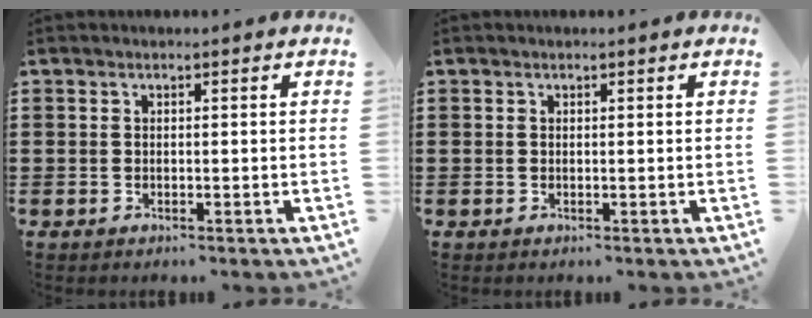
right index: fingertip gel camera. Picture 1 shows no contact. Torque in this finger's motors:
{"motor_torque": [0.25, 0.36, 0.00, 0.00]}